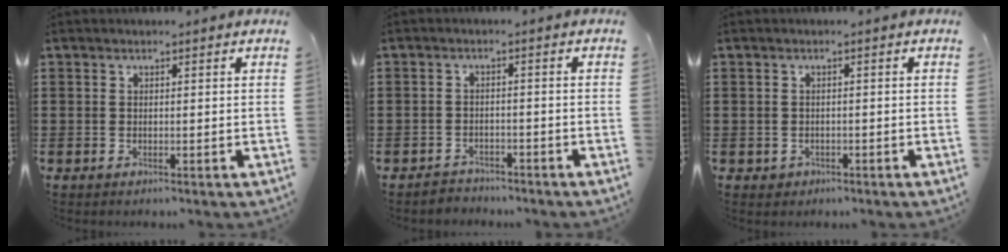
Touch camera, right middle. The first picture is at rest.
{"total": 2.2, "force": [-2.1, 0.5, -0.2], "torque": [-0.003, 0.000, -0.048]}
{"total": 0.6, "force": [-0.3, 0.5, 0.1], "torque": [-0.004, 0.004, -0.009]}